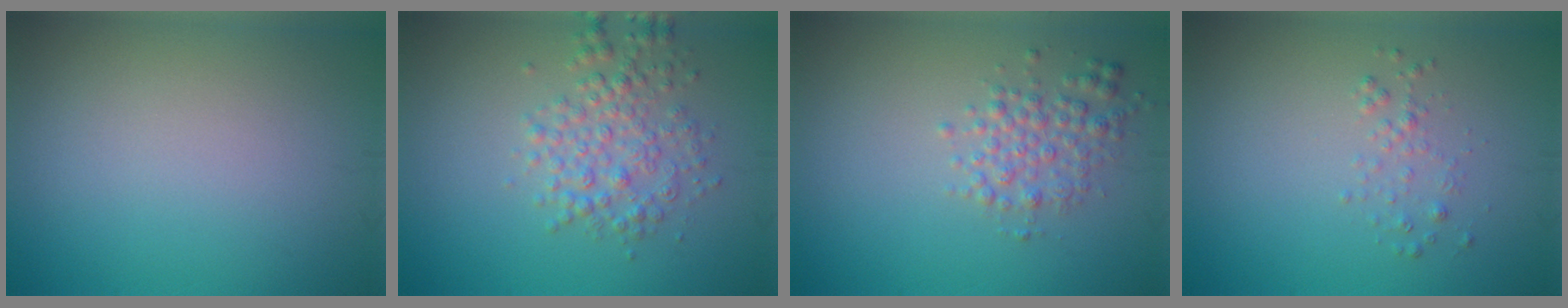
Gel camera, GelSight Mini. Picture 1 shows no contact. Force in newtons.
{"total": 3.4, "press": 3.4, "slide": 0.0}
{"total": 2.5, "press": 2.5, "slide": 0.0}
{"total": 1.0, "press": 1.0, "slide": 0.1}